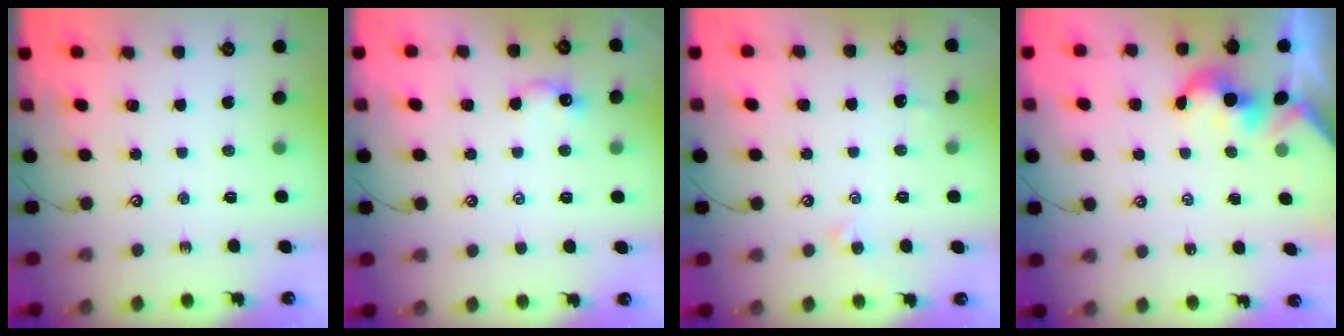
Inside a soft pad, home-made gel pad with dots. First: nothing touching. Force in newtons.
{"total": 1.6, "press": 1.5, "slide": 0.6}
{"total": 0.9, "press": 0.8, "slide": 0.5}
{"total": 2.1, "press": 2.1, "slide": 0.2}